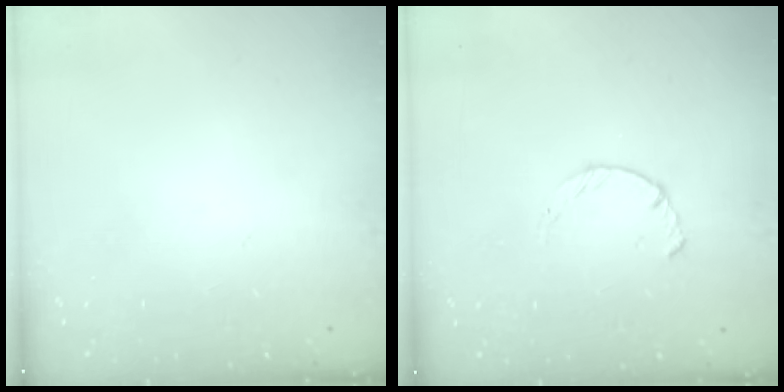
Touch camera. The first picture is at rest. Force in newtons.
{"total": 2.2, "press": 2.2, "slide": 0.4}